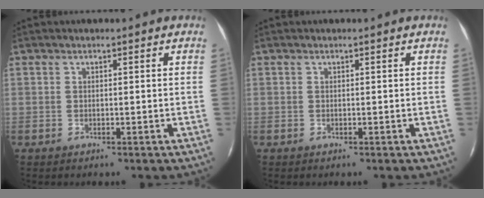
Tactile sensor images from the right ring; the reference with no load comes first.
{"total": 0.0}